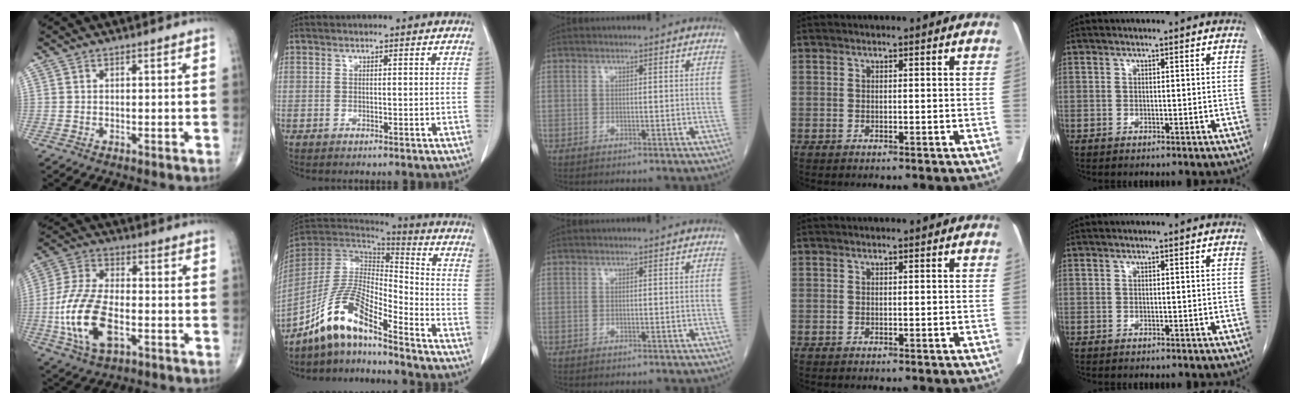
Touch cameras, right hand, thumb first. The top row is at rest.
{"thumb": {"total": 15.7, "force": [-4.0, 8.2, 12.8], "torque": [-0.266, 0.014, -0.074]}, "index": {"total": 12.2, "force": [-9.0, 2.1, 8.0], "torque": [-0.169, 0.013, -0.171]}}